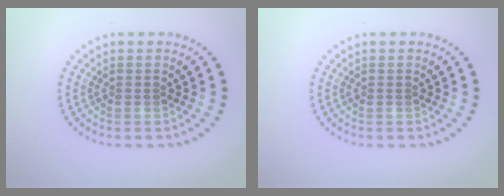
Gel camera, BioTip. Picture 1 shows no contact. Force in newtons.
{"total": 0.0}